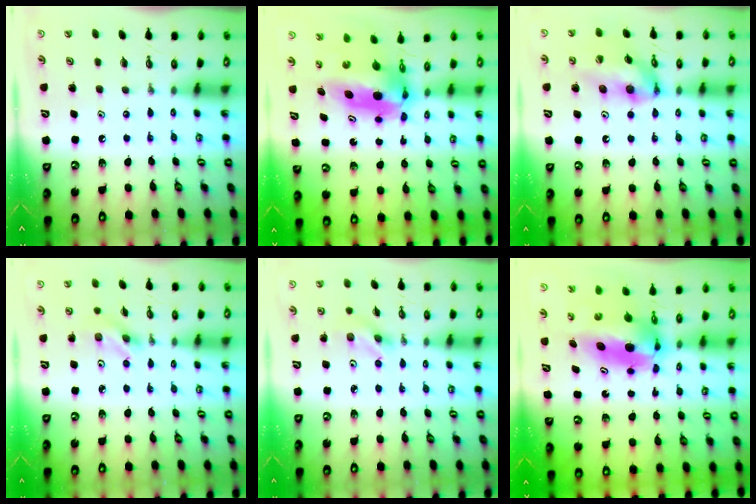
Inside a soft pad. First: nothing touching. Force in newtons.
{"total": 7.2, "press": 7.2, "slide": 0.4}
{"total": 14.5, "press": 13.0, "slide": 6.3}
{"total": 3.0, "press": 3.0, "slide": 0.4}
{"total": 2.7, "press": 2.7, "slide": 0.3}
{"total": 7.4, "press": 7.2, "slide": 1.6}